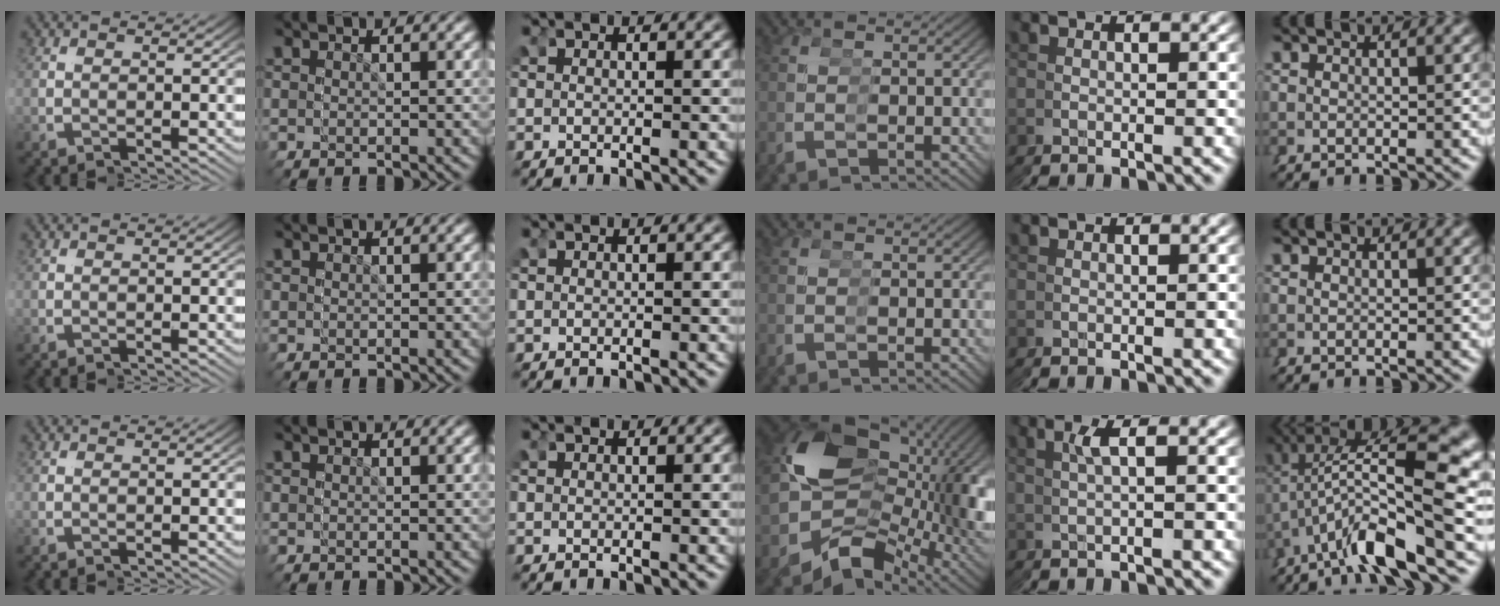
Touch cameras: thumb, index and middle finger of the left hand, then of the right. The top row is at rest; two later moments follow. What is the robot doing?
{"motion": "grasp_and_lifting", "object": "stress ball aka squeeze ball"}